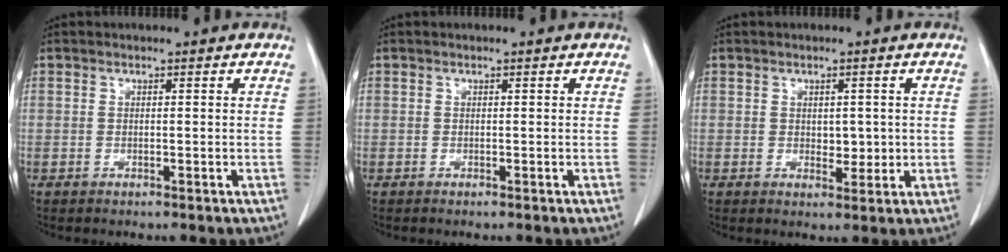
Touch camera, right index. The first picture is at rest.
{"total": 0.0}
{"total": 2.8, "force": [0.2, 1.7, 2.2], "torque": [-0.027, -0.003, 0.009]}